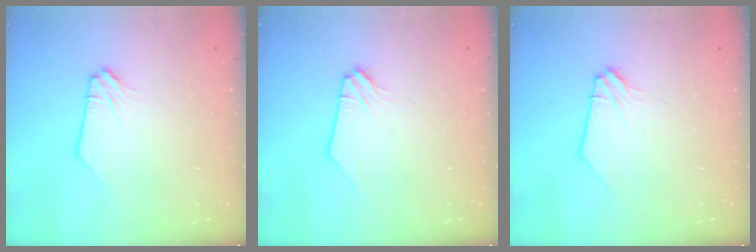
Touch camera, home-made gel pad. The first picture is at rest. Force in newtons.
{"total": 0.0}
{"total": 0.0}